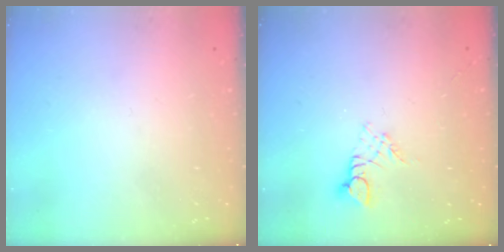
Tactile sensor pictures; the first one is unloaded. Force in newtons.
{"total": 3.0, "press": 3.0, "slide": 0.3}